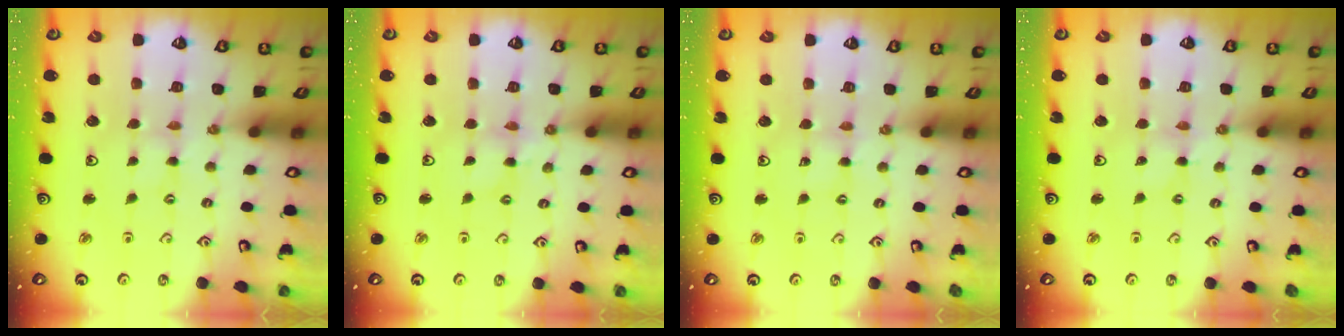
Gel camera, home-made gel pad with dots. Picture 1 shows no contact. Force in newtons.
{"total": 2.0, "press": 2.0, "slide": 0.2}
{"total": 1.4, "press": 1.3, "slide": 0.2}
{"total": 0.0}